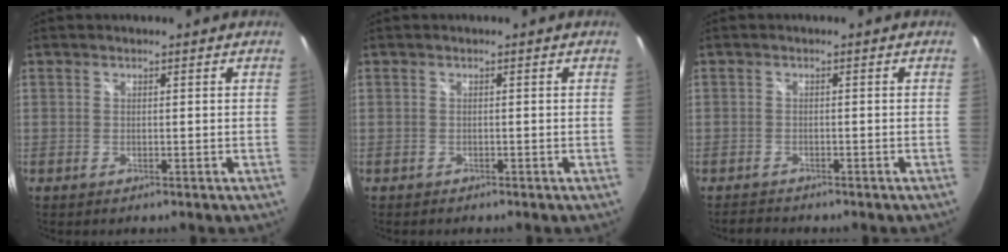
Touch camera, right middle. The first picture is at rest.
{"total": 0.6, "force": [-0.5, 0.3, 0.1], "torque": [-0.005, 0.001, -0.006]}
{"total": 1.8, "force": [-1.8, 0.4, -0.1], "torque": [-0.010, 0.004, -0.034]}